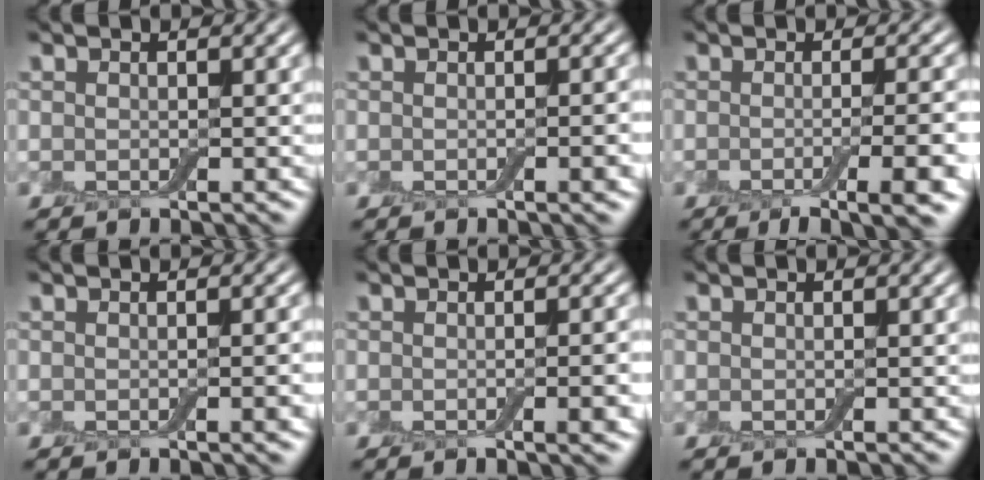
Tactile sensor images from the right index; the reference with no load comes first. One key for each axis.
{"total": 2.2, "fx": -0.5, "fy": 0.5, "fz": 2.1, "tx": -0.020, "ty": 0.002, "tz": -0.005}
{"total": 7.2, "fx": -3.2, "fy": 2.1, "fz": 6.1, "tx": -0.066, "ty": -0.008, "tz": -0.042}
{"total": 1.9, "fx": -0.4, "fy": 0.4, "fz": 1.8, "tx": -0.018, "ty": 0.000, "tz": -0.004}
{"total": 3.4, "fx": -0.7, "fy": 0.9, "fz": 3.1, "tx": -0.032, "ty": -0.001, "tz": -0.010}
{"total": 0.0}